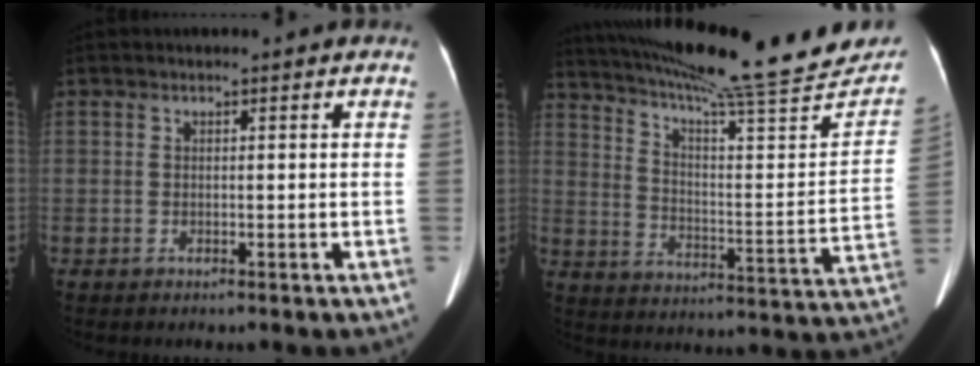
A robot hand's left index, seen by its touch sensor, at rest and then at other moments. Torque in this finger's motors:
{"motor_torque": [0.19, -0.77, 0.30, 0.10]}